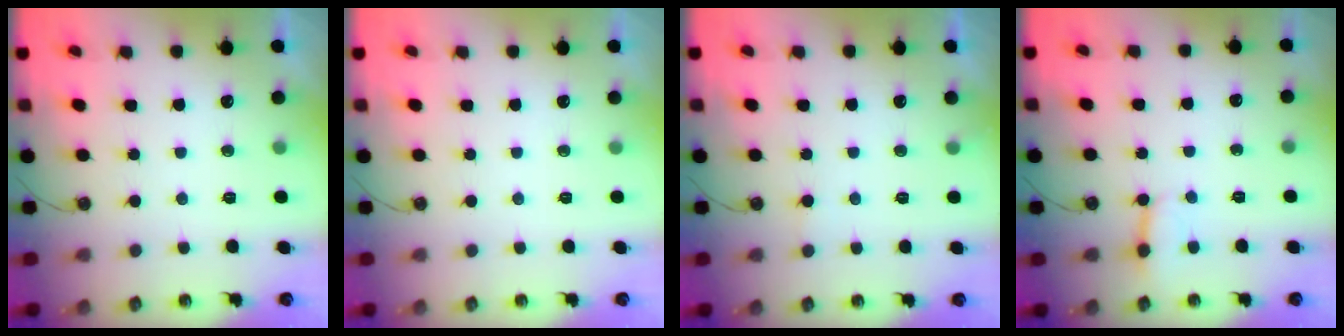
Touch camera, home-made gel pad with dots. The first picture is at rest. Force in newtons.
{"total": 0.0}
{"total": 4.1, "press": 4.1, "slide": 0.3}
{"total": 3.2, "press": 3.2, "slide": 0.2}